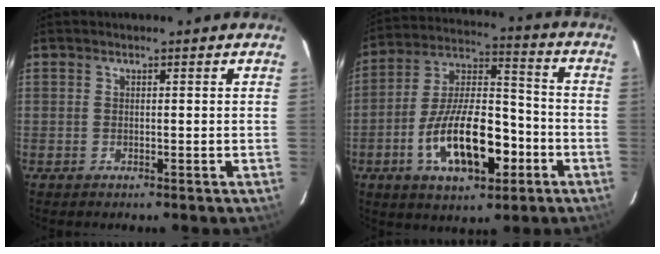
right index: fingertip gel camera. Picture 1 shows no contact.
{"total": 17.6, "force": [-6.7, 7.8, 14.3], "torque": [-0.270, 0.011, -0.106]}